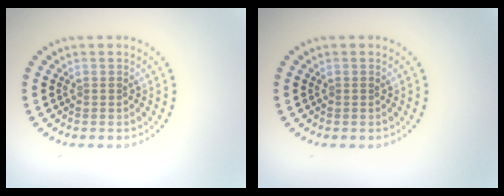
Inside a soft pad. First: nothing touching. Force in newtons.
{"total": 0.0}